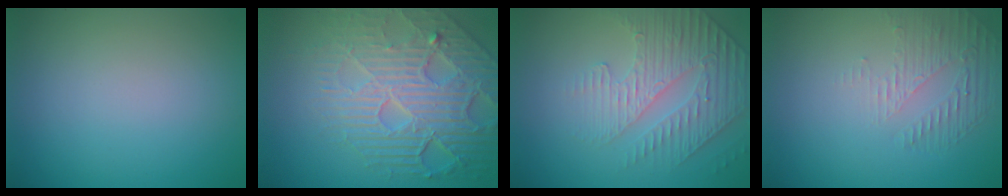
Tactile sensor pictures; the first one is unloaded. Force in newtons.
{"total": 7.6, "press": 5.7, "slide": 5.1}
{"total": 4.5, "press": 3.5, "slide": 2.9}
{"total": 1.7, "press": 0.8, "slide": 1.5}